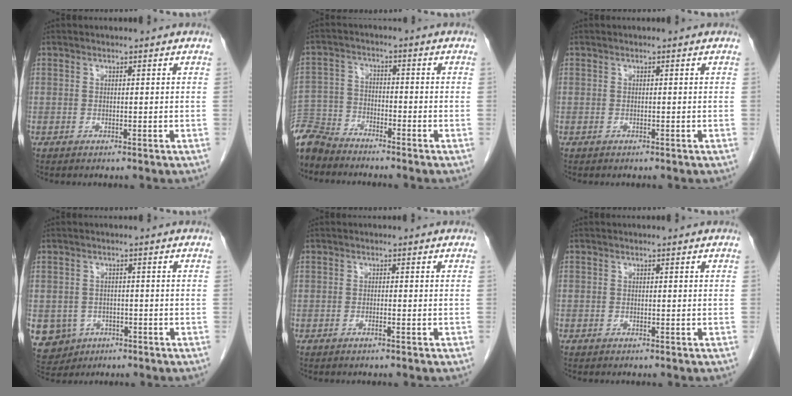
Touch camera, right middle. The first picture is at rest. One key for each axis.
{"total": 8.2, "fx": -7.9, "fy": 2.1, "fz": 1.0, "tx": -0.027, "ty": -0.007, "tz": -0.158}
{"total": 0.0}
{"total": 7.8, "fx": -3.3, "fy": 6.9, "fz": 1.6, "tx": -0.046, "ty": 0.005, "tz": -0.043}
{"total": 0.9, "fx": -0.6, "fy": 0.0, "fz": 0.7, "tx": -0.016, "ty": 0.001, "tz": -0.011}
{"total": 0.6, "fx": -0.4, "fy": 0.4, "fz": 0.0, "tx": -0.009, "ty": 0.002, "tz": -0.009}